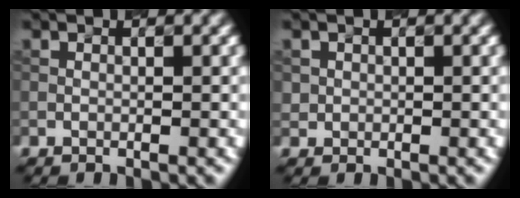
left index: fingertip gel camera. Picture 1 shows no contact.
{"total": 0.9, "force": [0.3, 0.8, -0.2], "torque": [0.009, 0.003, 0.002]}